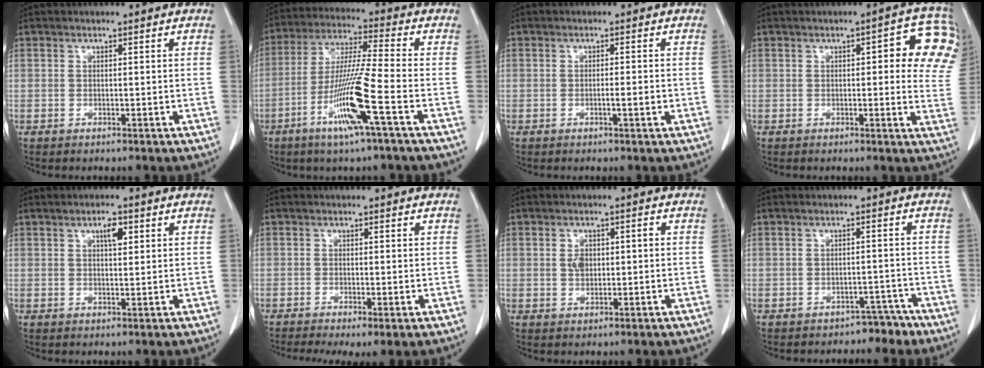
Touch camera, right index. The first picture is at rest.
{"total": 12.6, "force": [-5.2, -0.9, 11.4], "torque": [-0.227, -0.016, -0.104]}
{"total": 1.7, "force": [-0.5, 0.1, 1.6], "torque": [-0.026, -0.001, -0.009]}
{"total": 10.5, "force": [3.6, 3.3, 9.2], "torque": [-0.085, 0.010, 0.029]}
{"total": 2.8, "force": [1.2, 0.9, 2.3], "torque": [-0.038, 0.001, 0.021]}
{"total": 4.8, "force": [-2.7, 1.3, 3.7], "torque": [-0.061, -0.017, -0.047]}
{"total": 3.0, "force": [0.2, 1.9, 2.3], "torque": [-0.041, 0.010, 0.007]}
{"total": 3.6, "force": [-3.0, 1.9, 0.2], "torque": [0.007, 0.015, -0.037]}